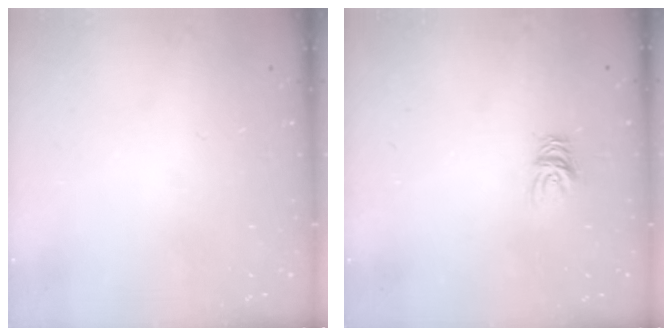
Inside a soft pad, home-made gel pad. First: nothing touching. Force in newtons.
{"total": 4.5, "press": 4.4, "slide": 0.3}